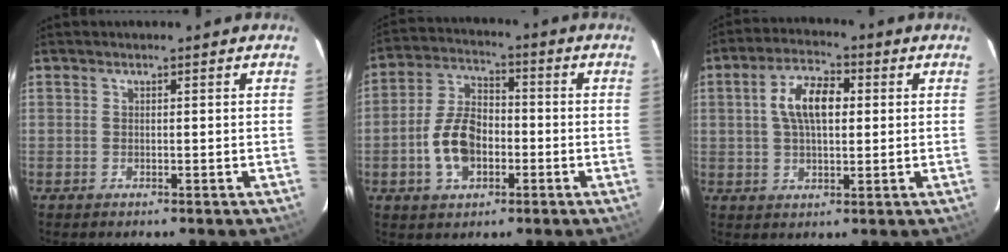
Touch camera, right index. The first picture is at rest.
{"total": 10.4, "force": [-2.9, 6.4, 7.6], "torque": [-0.155, 0.019, -0.047]}
{"total": 8.7, "force": [1.5, 4.4, 7.3], "torque": [-0.135, 0.019, 0.026]}